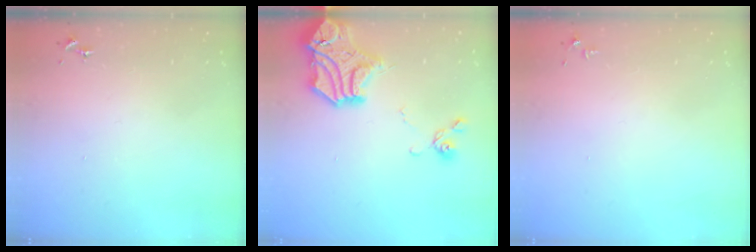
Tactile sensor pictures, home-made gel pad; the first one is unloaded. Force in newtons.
{"total": 18.9, "press": 18.7, "slide": 2.7}
{"total": 2.8, "press": 2.8, "slide": 0.4}